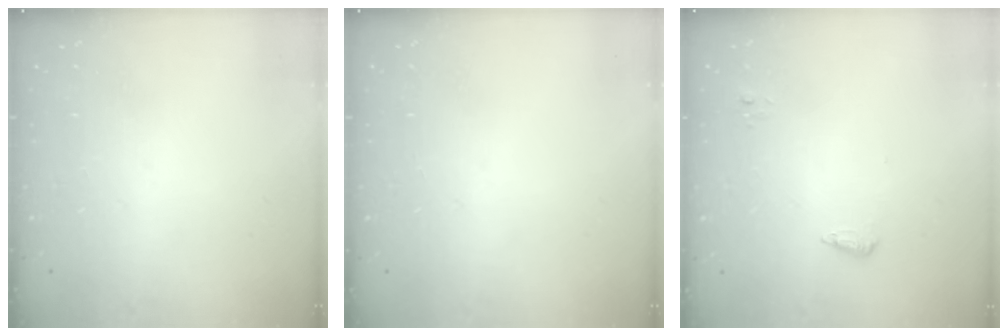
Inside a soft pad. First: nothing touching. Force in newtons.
{"total": 0.0}
{"total": 5.2, "press": 5.1, "slide": 1.0}